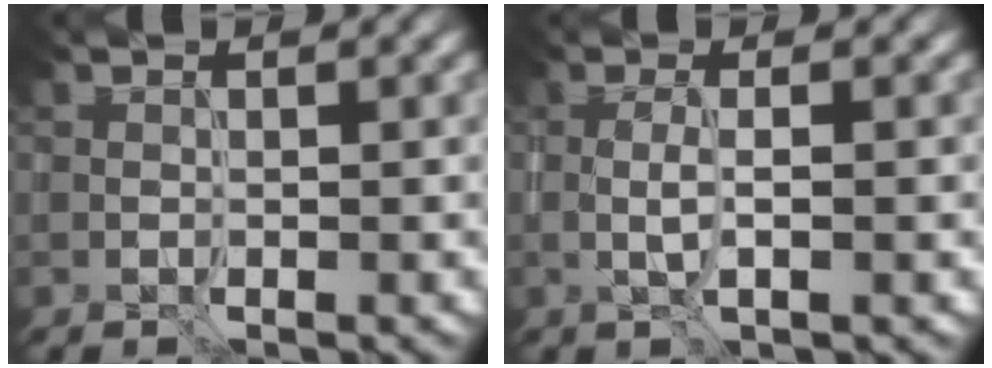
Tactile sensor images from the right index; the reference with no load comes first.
{"total": 1.6, "force": [0.0, 0.1, 1.5], "torque": [-0.032, 0.002, -0.001]}